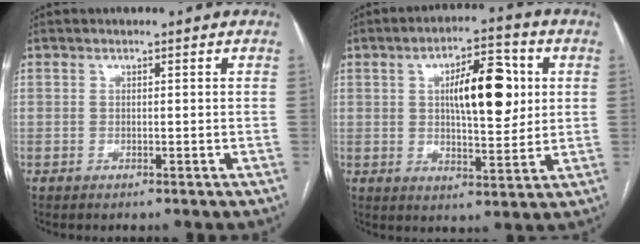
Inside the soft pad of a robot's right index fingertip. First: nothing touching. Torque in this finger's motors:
{"motor_torque": [0.60, 0.29, 0.27, 0.13]}